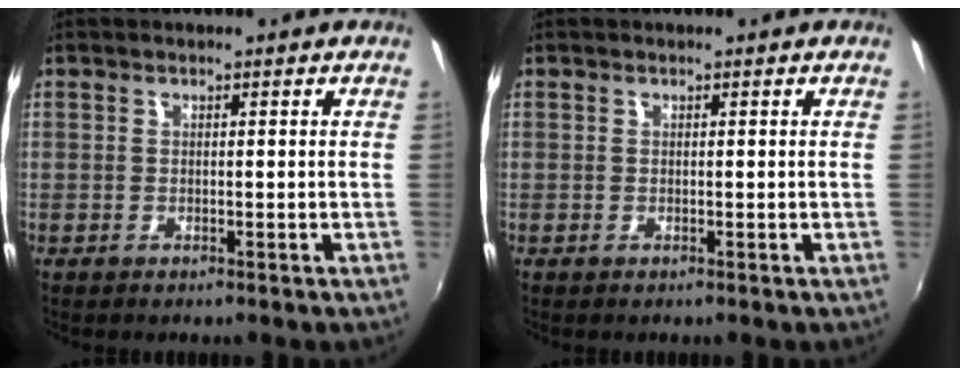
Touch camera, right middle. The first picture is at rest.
{"total": 0.0}